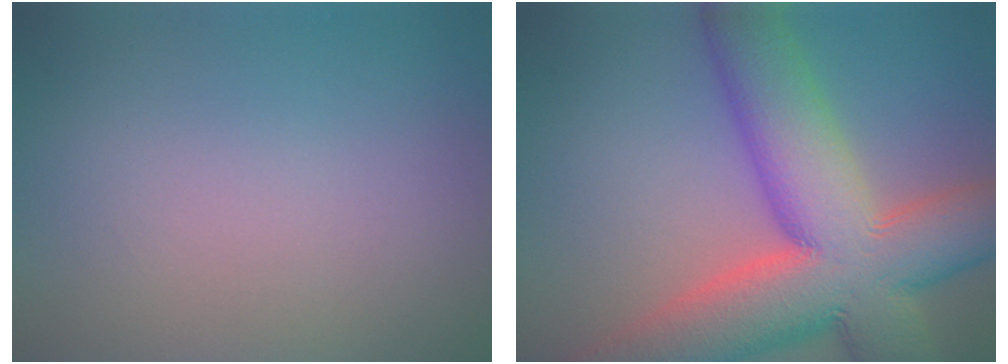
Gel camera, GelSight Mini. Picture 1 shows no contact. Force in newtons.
{"total": 15.2, "press": 15.1, "slide": 1.1}